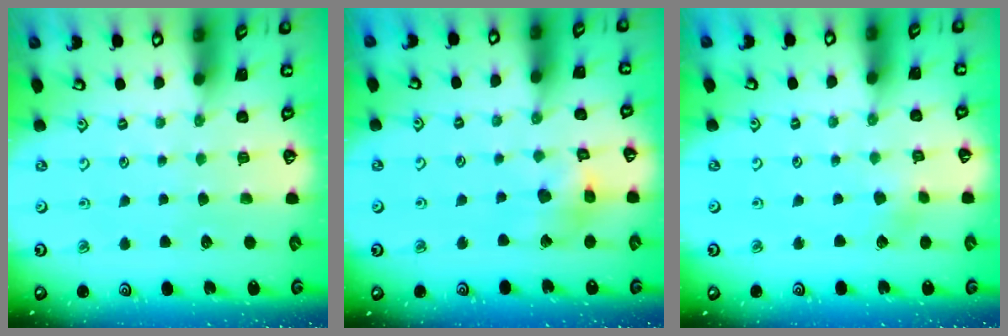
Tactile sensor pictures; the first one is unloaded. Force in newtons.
{"total": 11.7, "press": 11.6, "slide": 1.5}
{"total": 2.3, "press": 2.3, "slide": 0.1}